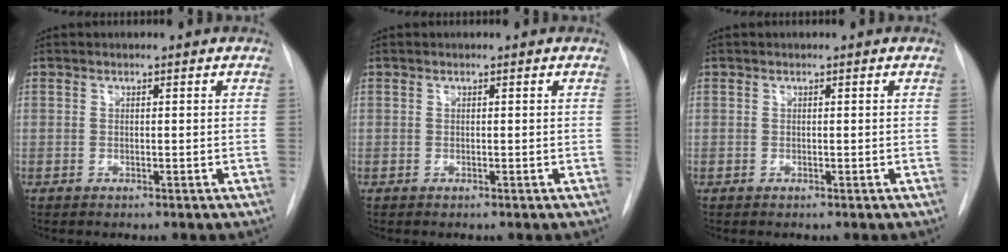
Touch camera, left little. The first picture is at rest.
{"total": 0.0}
{"total": 0.0}